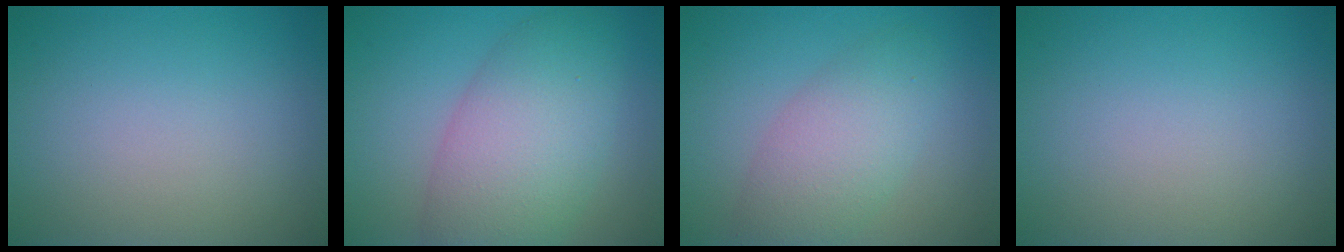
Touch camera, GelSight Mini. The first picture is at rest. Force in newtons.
{"total": 8.2, "press": 8.2, "slide": 0.2}
{"total": 4.6, "press": 4.6, "slide": 0.1}
{"total": 0.0}